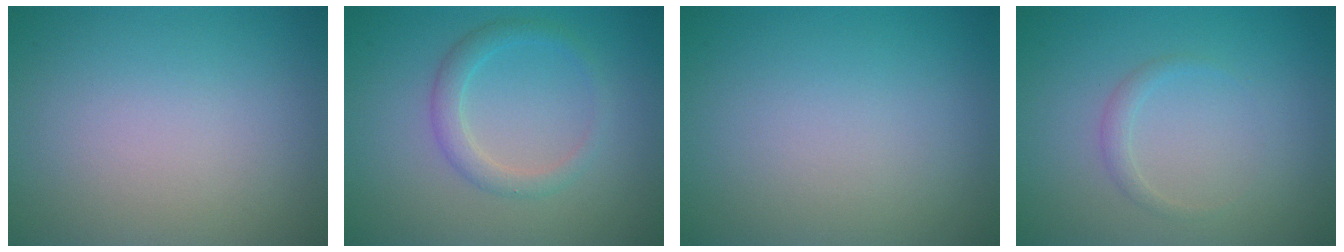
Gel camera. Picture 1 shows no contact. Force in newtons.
{"total": 2.1, "press": 2.1, "slide": 0.0}
{"total": 0.0}
{"total": 1.0, "press": 1.0, "slide": 0.1}